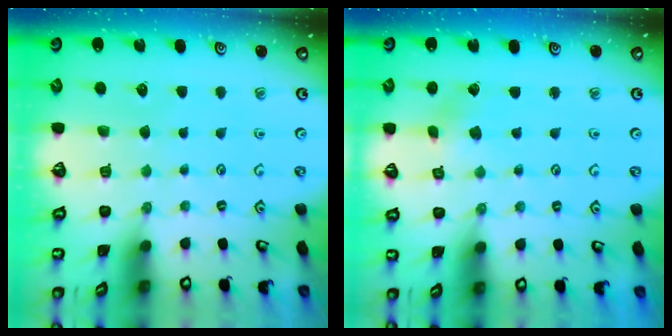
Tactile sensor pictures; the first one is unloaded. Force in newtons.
{"total": 1.7, "press": 1.7, "slide": 0.2}